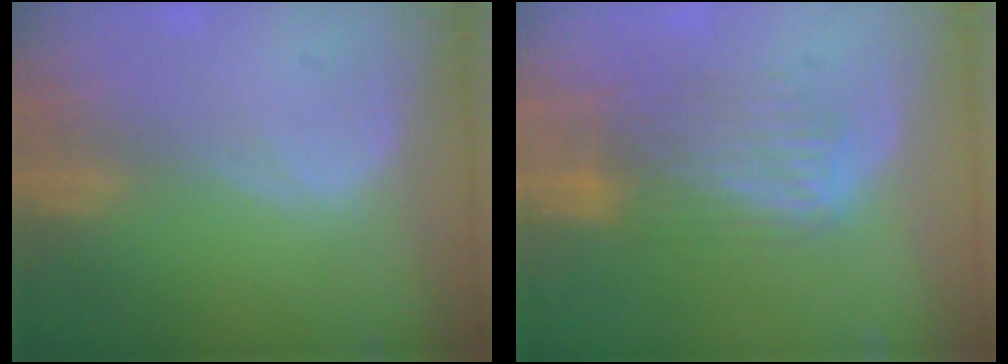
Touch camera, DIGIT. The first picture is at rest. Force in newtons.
{"total": 6.4, "press": 6.4, "slide": 0.6}